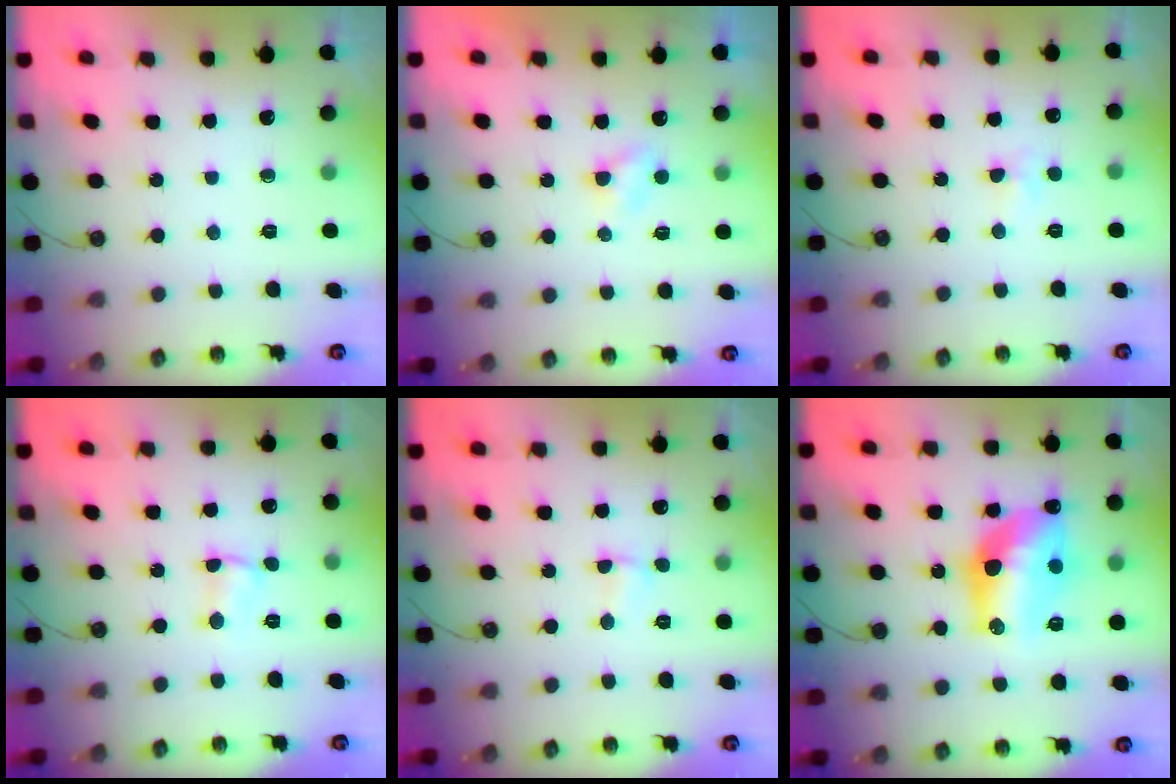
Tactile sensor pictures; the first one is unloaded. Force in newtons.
{"total": 3.0, "press": 3.0, "slide": 0.3}
{"total": 3.6, "press": 3.5, "slide": 0.4}
{"total": 1.9, "press": 1.9, "slide": 0.3}
{"total": 1.4, "press": 1.4, "slide": 0.4}
{"total": 13.6, "press": 13.6, "slide": 1.2}